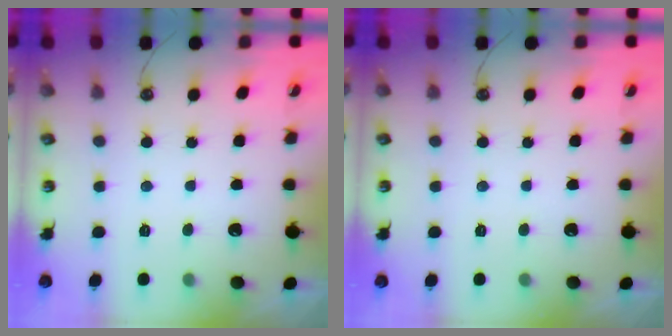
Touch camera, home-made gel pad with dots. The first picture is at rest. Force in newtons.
{"total": 0.0}